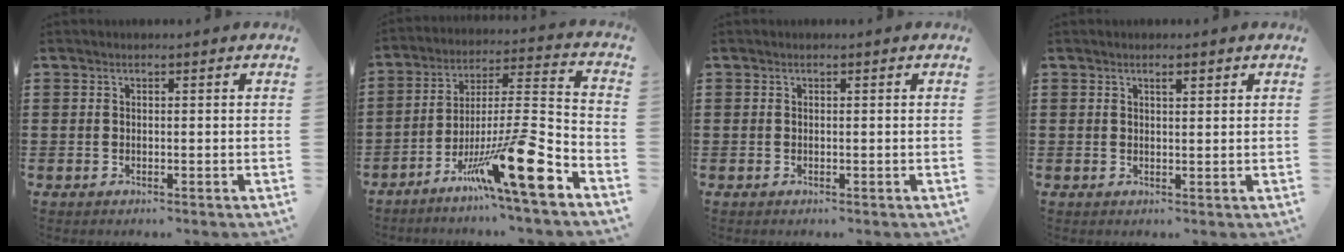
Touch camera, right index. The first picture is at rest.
{"total": 16.9, "force": [-10.6, 1.6, 13.1], "torque": [-0.213, 0.016, -0.178]}
{"total": 0.0}
{"total": 1.2, "force": [0.7, 0.3, 0.9], "torque": [-0.018, 0.002, 0.012]}